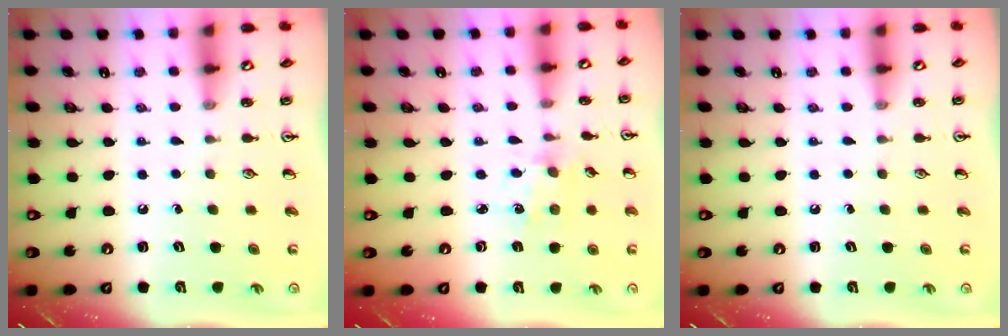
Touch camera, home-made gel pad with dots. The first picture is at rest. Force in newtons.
{"total": 1.6, "press": 1.5, "slide": 0.3}
{"total": 0.0}